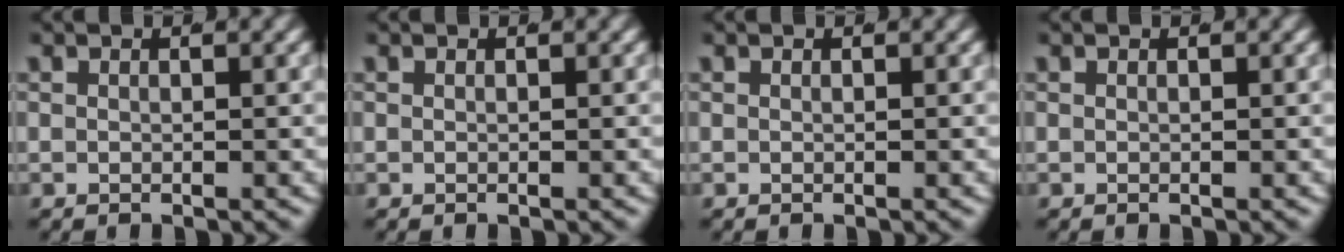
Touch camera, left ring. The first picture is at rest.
{"total": 0.0}
{"total": 0.0}
{"total": 0.0}